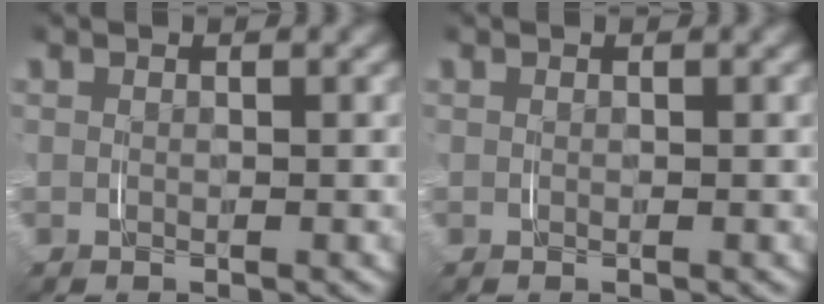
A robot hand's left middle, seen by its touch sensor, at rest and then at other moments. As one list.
[{"total": 0.0}]